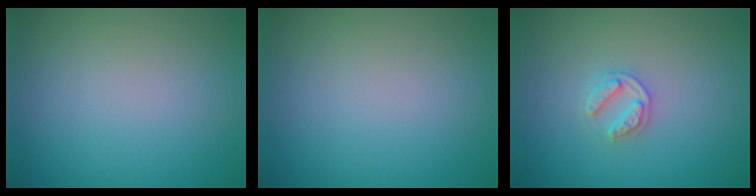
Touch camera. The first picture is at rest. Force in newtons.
{"total": 0.0}
{"total": 2.0, "press": 2.0, "slide": 0.3}